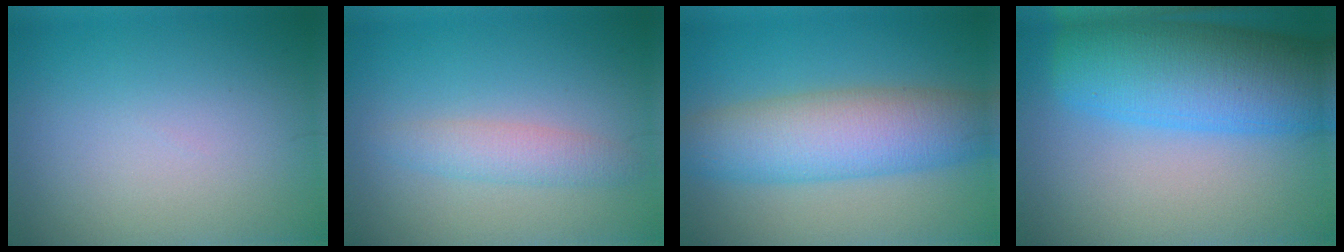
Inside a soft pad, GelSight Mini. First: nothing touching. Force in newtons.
{"total": 2.5, "press": 2.5, "slide": 0.2}
{"total": 8.0, "press": 8.0, "slide": 0.3}
{"total": 11.4, "press": 11.4, "slide": 0.6}